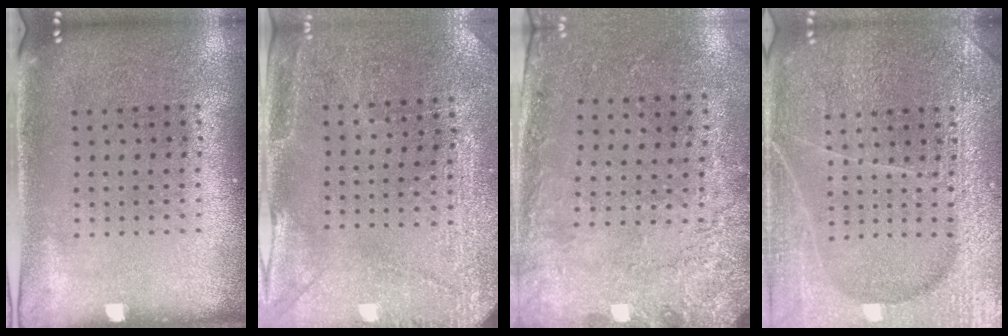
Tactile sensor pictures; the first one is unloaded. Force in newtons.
{"total": 2.9, "press": 2.8, "slide": 0.6}
{"total": 2.7, "press": 2.0, "slide": 1.8}
{"total": 6.5, "press": 6.5, "slide": 0.7}